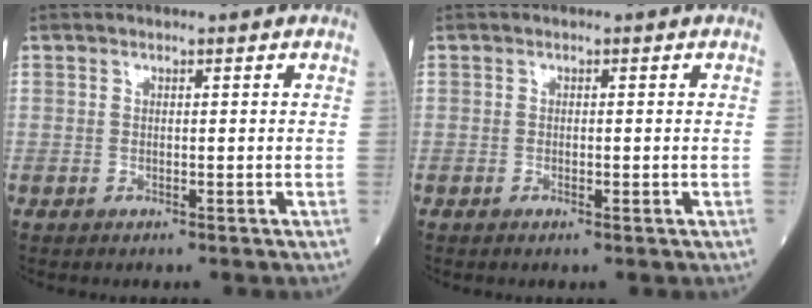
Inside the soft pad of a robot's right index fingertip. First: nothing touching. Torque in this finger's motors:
{"motor_torque": [-0.04, -0.10, -0.04, -0.01]}